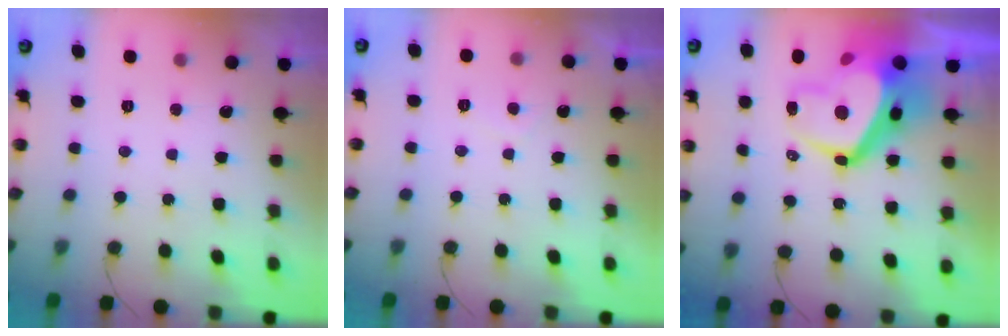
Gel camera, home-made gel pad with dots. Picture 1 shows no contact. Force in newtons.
{"total": 1.1, "press": 1.0, "slide": 0.5}
{"total": 13.3, "press": 13.3, "slide": 1.2}